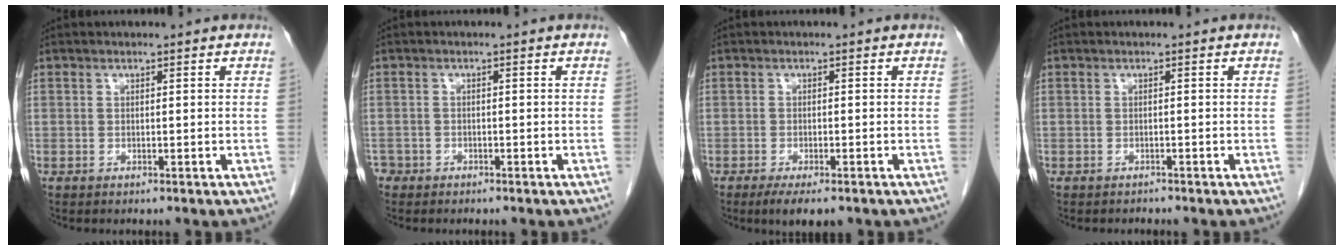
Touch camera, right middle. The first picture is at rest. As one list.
[{"total": 2.0, "force": [-1.5, 1.4, 0.1], "torque": [-0.009, 0.004, -0.029]}, {"total": 4.8, "force": [-3.3, 1.3, 3.2], "torque": [-0.047, -0.009, -0.047]}, {"total": 0.6, "force": [-0.6, 0.1, -0.2], "torque": [-0.008, -0.003, -0.011]}]